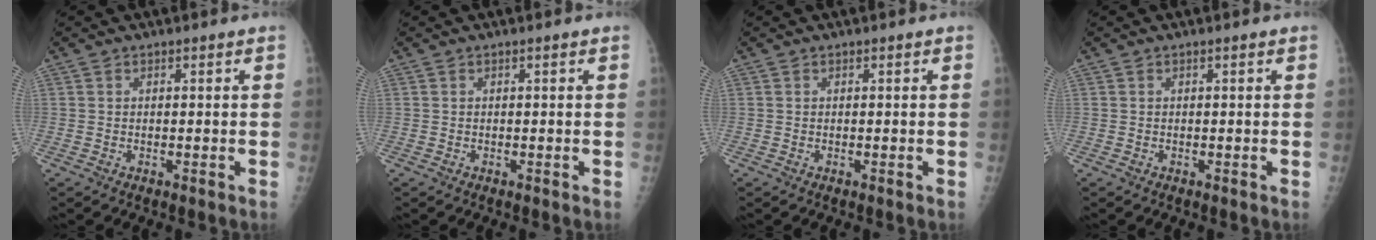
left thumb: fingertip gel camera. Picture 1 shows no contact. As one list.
[{"total": 0.0}, {"total": 0.0}, {"total": 0.0}]